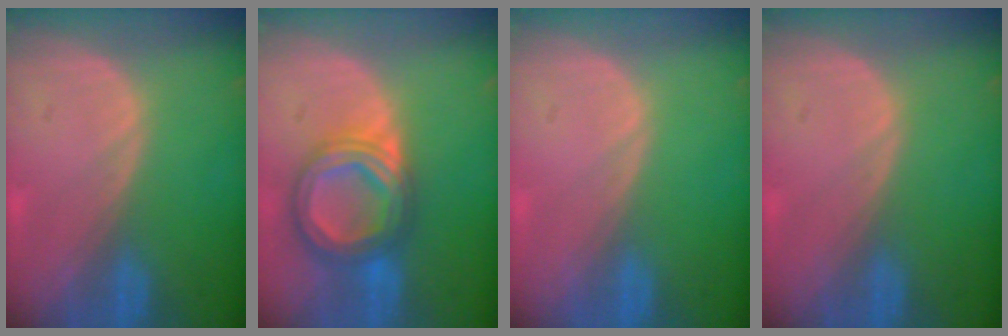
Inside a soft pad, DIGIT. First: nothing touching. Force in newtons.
{"total": 8.6, "press": 8.6, "slide": 0.7}
{"total": 0.0}
{"total": 0.0}